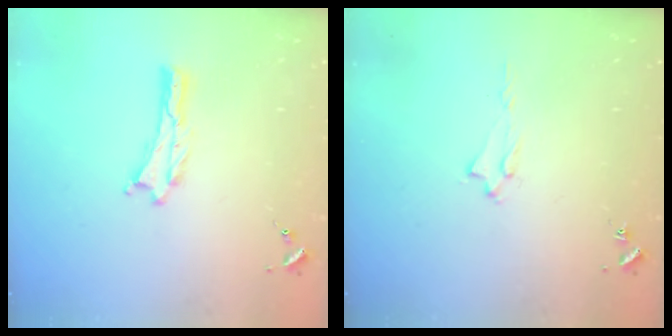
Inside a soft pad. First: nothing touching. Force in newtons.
{"total": 1.7, "press": 1.6, "slide": 0.2}